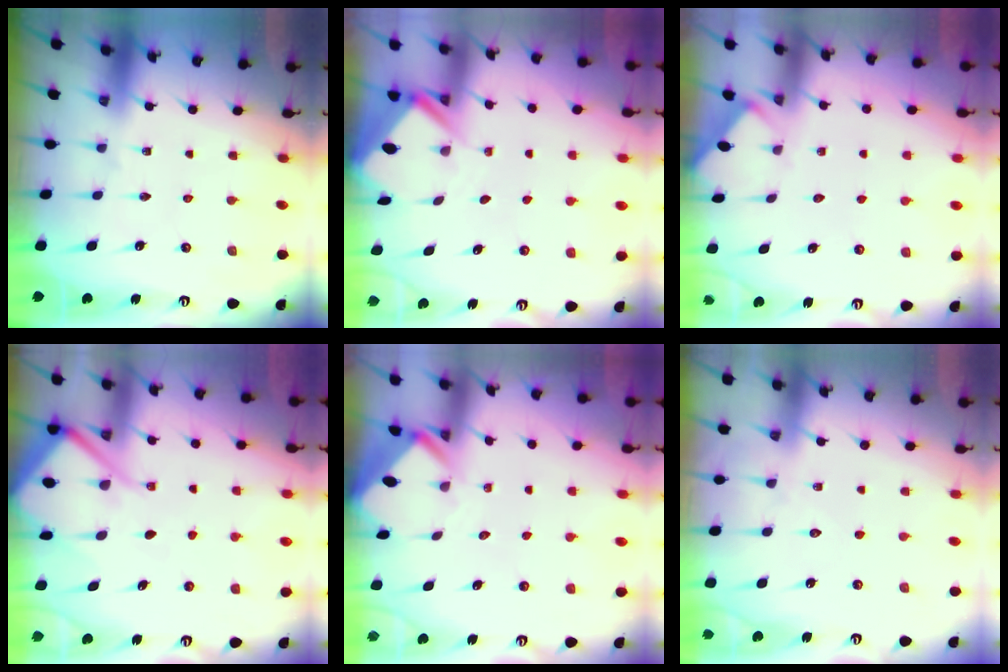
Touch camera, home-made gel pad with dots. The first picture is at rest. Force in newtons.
{"total": 3.1, "press": 3.1, "slide": 0.3}
{"total": 1.7, "press": 1.7, "slide": 0.3}
{"total": 9.5, "press": 9.5, "slide": 0.9}
{"total": 2.8, "press": 2.8, "slide": 0.2}
{"total": 7.4, "press": 7.4, "slide": 0.9}